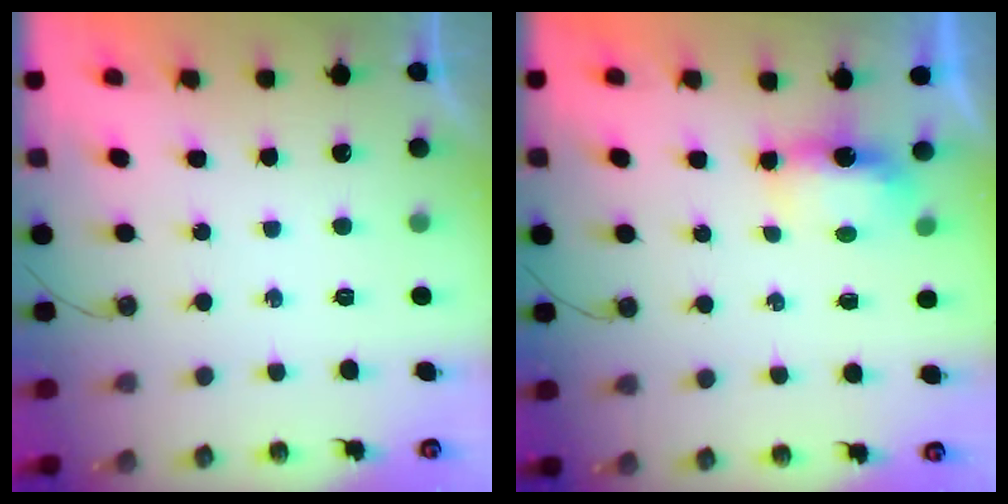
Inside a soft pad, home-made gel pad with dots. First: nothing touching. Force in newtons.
{"total": 5.4, "press": 5.3, "slide": 0.8}